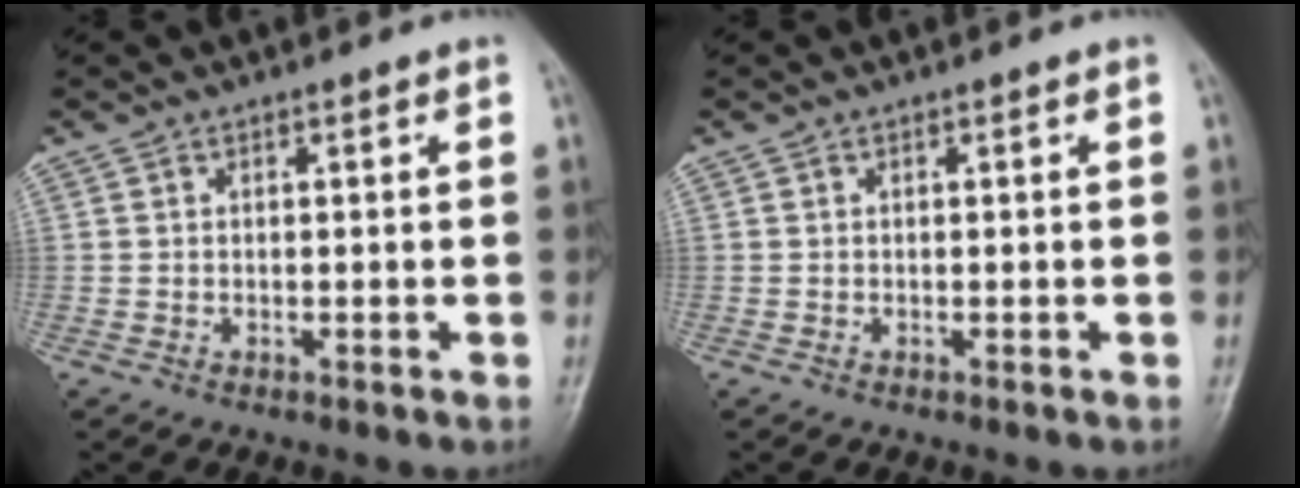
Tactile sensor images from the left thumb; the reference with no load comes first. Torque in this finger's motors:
{"motor_torque": [0.00, 0.00, -0.10, 0.10, 0.00]}